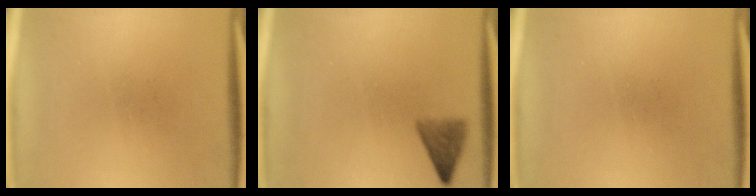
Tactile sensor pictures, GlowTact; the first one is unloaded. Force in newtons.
{"total": 3.0}
{"total": 0.0}